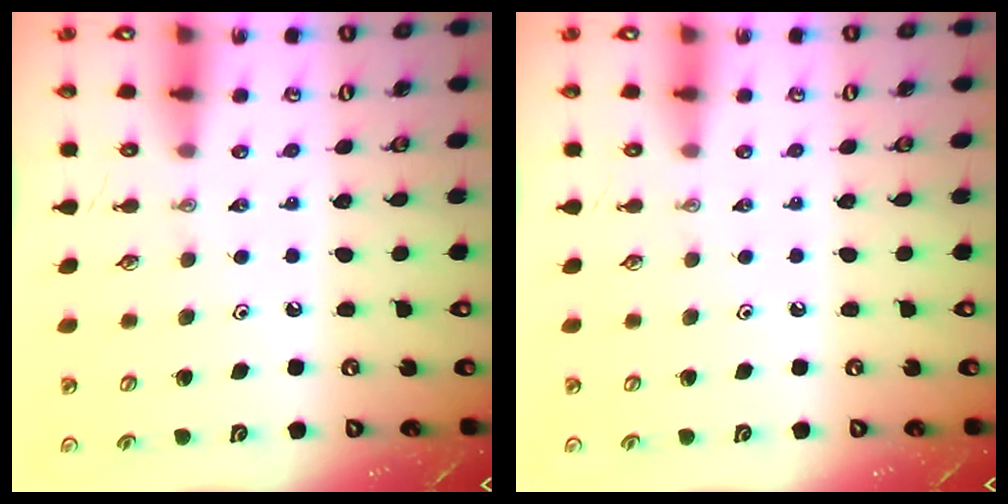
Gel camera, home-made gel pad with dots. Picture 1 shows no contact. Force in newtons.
{"total": 0.0}